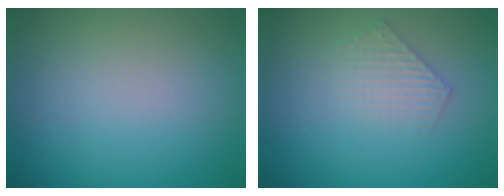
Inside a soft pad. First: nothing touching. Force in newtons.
{"total": 1.9, "press": 1.9, "slide": 0.3}